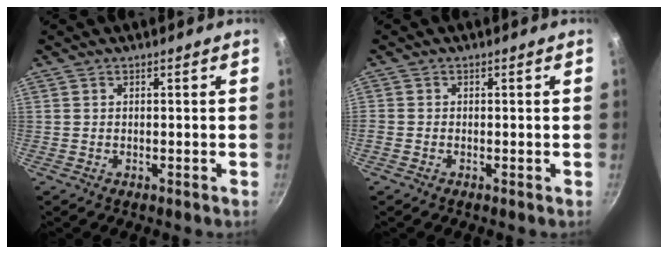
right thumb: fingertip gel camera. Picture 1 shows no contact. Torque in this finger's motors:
{"motor_torque": [-0.66, 1.12, 0.97, -0.06, 0.27]}